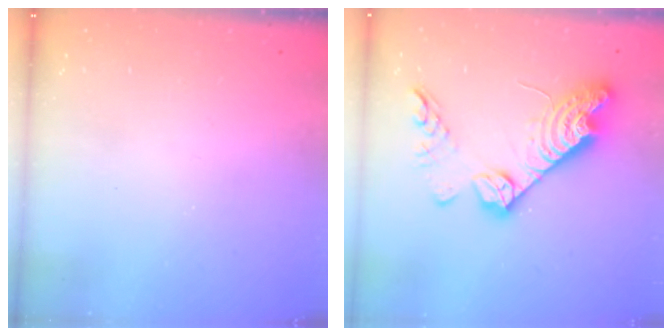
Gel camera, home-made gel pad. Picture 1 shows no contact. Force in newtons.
{"total": 18.9, "press": 18.8, "slide": 1.4}